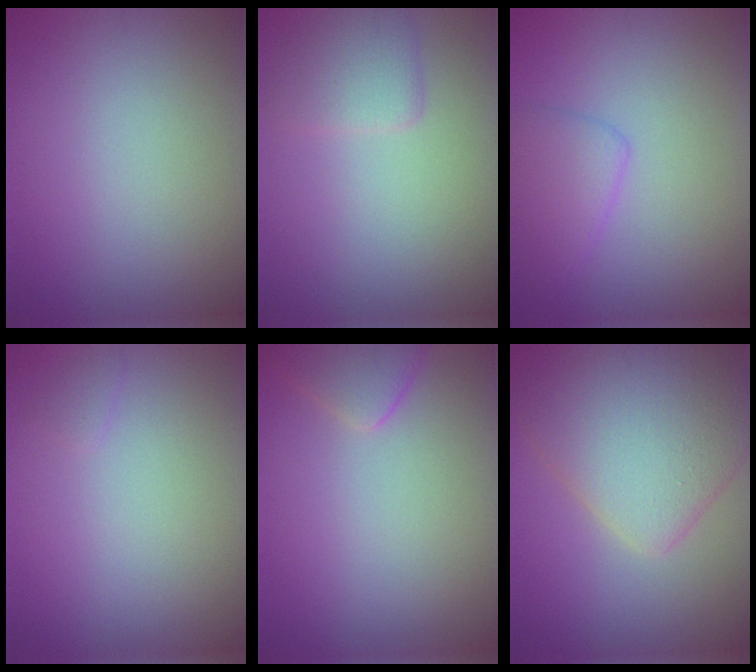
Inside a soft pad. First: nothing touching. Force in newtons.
{"total": 2.3, "press": 2.3, "slide": 0.2}
{"total": 2.6, "press": 2.6, "slide": 0.1}
{"total": 0.5, "press": 0.5, "slide": 0.0}
{"total": 2.3, "press": 2.3, "slide": 0.2}
{"total": 7.8, "press": 7.8, "slide": 0.6}